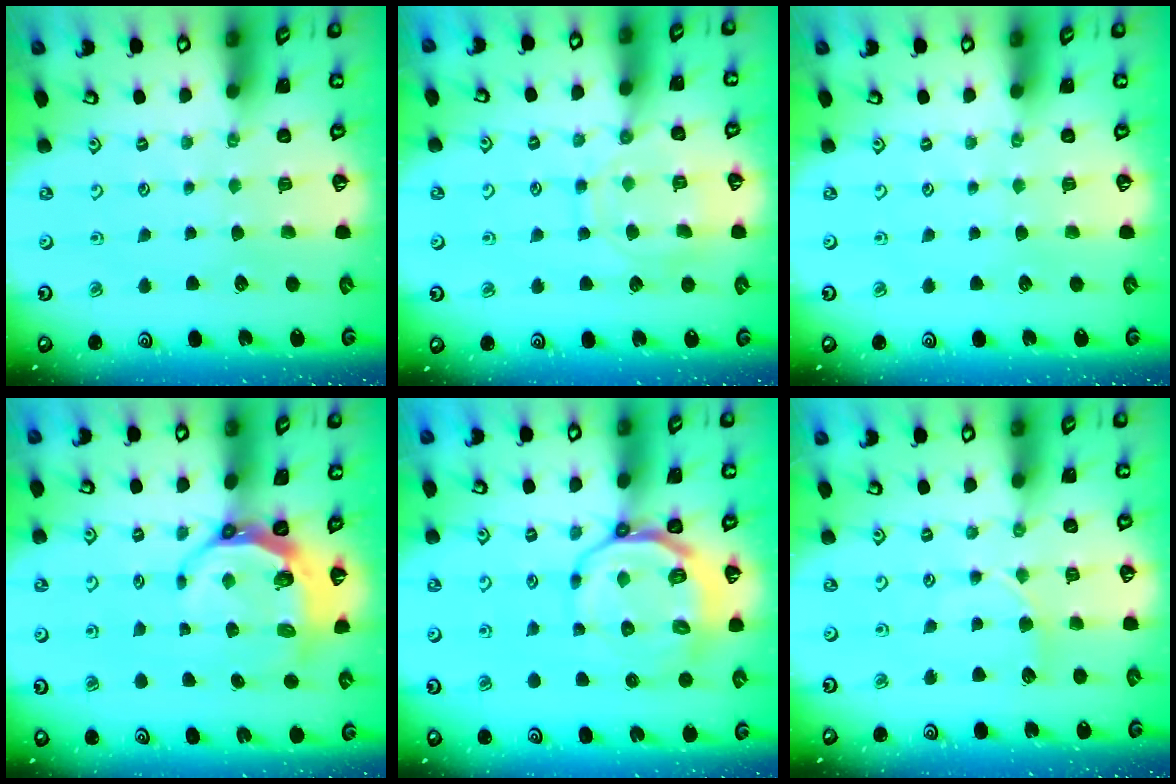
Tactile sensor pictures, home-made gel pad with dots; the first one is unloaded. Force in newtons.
{"total": 11.3, "press": 11.3, "slide": 0.8}
{"total": 0.0}
{"total": 6.4, "press": 5.5, "slide": 3.3}
{"total": 10.7, "press": 10.3, "slide": 2.9}
{"total": 3.5, "press": 3.5, "slide": 0.5}